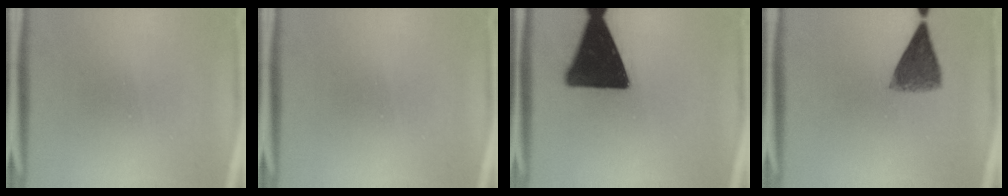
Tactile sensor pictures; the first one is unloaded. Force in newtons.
{"total": 0.0}
{"total": 20.0}
{"total": 6.7}